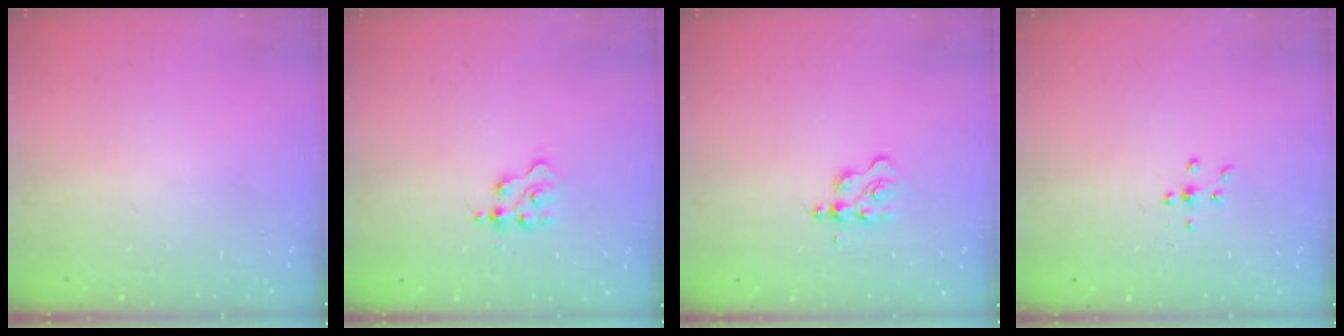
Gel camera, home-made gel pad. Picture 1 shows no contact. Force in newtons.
{"total": 2.3, "press": 2.3, "slide": 0.3}
{"total": 2.4, "press": 2.4, "slide": 0.3}
{"total": 4.4, "press": 4.3, "slide": 1.0}